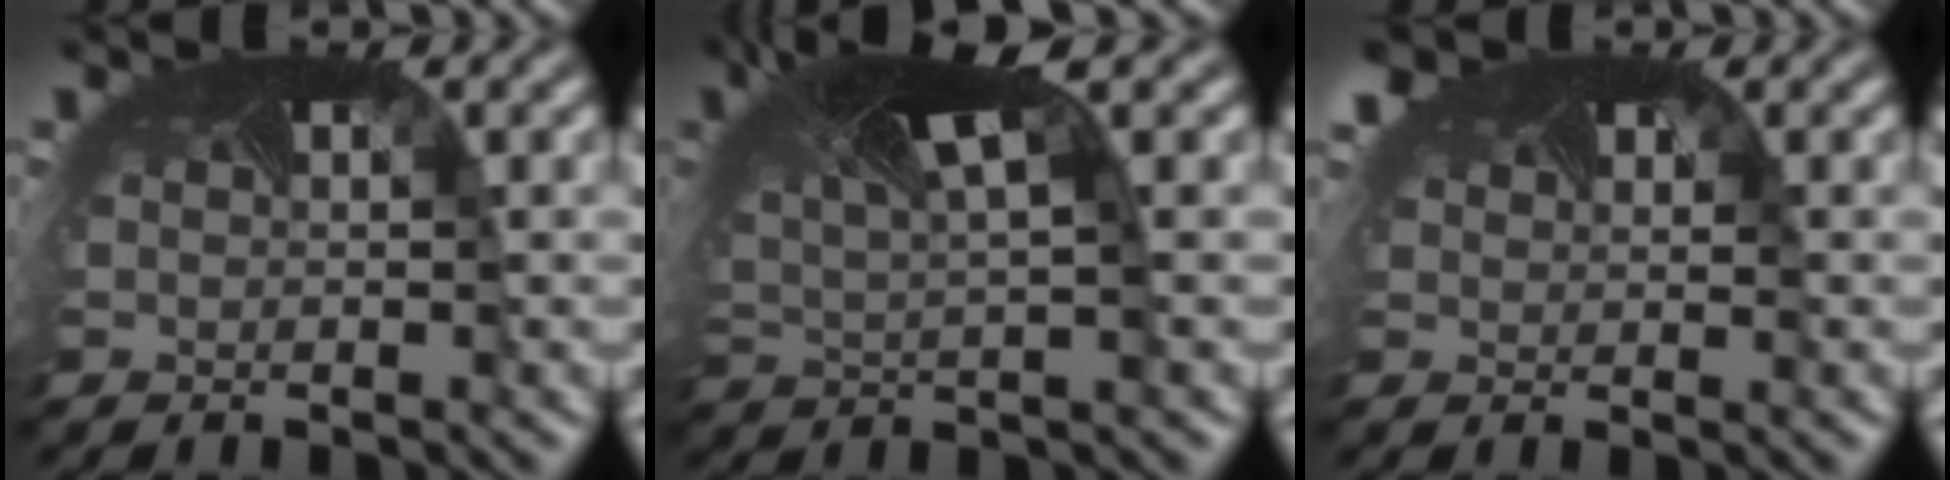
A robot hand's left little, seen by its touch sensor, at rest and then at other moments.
{"total": 6.3, "force": [2.9, 1.7, 5.3], "torque": [-0.135, -0.001, 0.062]}
{"total": 2.2, "force": [2.0, 0.8, 0.0], "torque": [-0.027, -0.004, 0.031]}